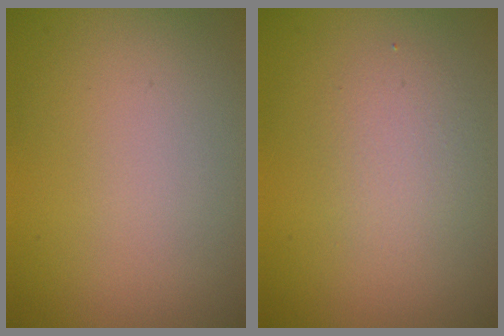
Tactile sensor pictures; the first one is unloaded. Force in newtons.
{"total": 2.1, "press": 2.1, "slide": 0.1}